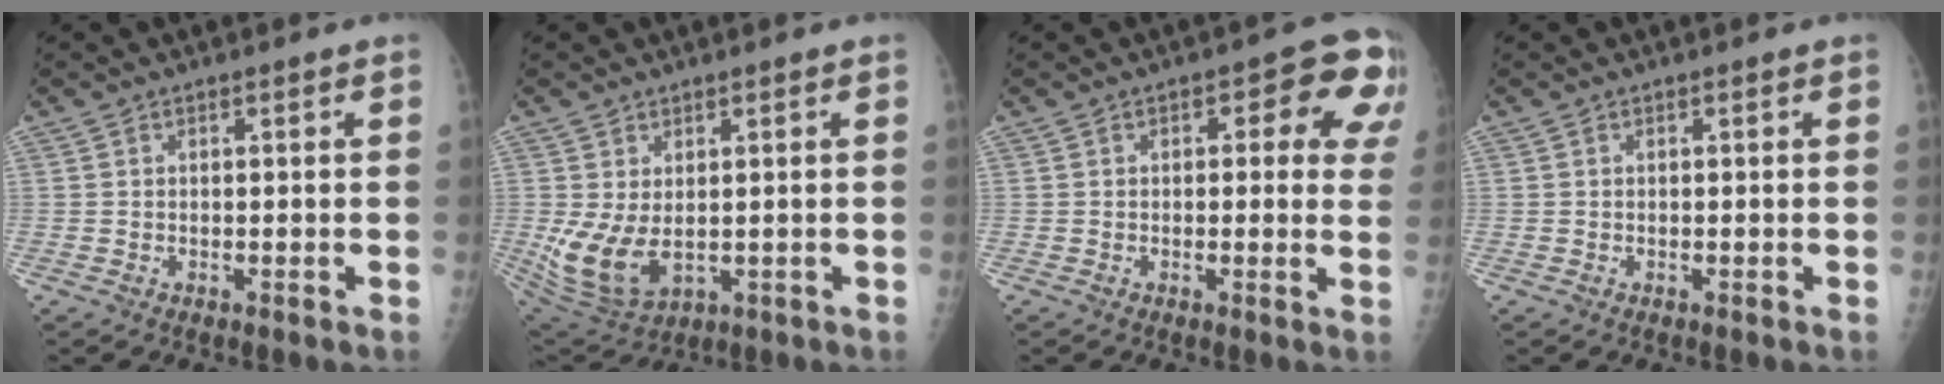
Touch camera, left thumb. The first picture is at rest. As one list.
[{"total": 9.8, "force": [-0.4, 5.9, 7.7], "torque": [-0.151, -0.011, 0.016]}, {"total": 10.4, "force": [3.3, 4.9, 8.6], "torque": [-0.046, 0.003, 0.028]}, {"total": 0.0}]